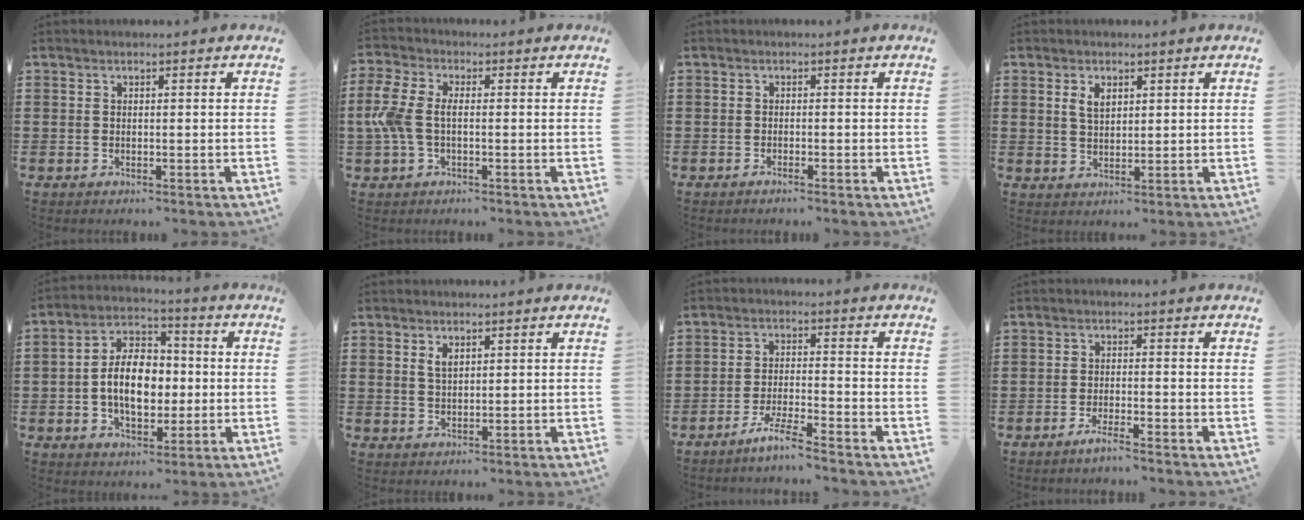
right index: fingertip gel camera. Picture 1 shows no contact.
{"total": 5.3, "force": [-0.5, 2.8, 4.5], "torque": [-0.126, -0.008, -0.021]}
{"total": 0.7, "force": [-0.7, -0.1, 0.3], "torque": [-0.006, -0.002, -0.013]}
{"total": 2.7, "force": [1.2, 1.5, 1.9], "torque": [-0.042, 0.005, 0.022]}
{"total": 9.6, "force": [-0.6, 6.0, 7.5], "torque": [-0.146, 0.008, -0.017]}
{"total": 1.9, "force": [1.1, 0.9, 1.3], "torque": [-0.028, 0.004, 0.019]}
{"total": 4.7, "force": [-4.2, -0.5, 2.1], "torque": [-0.050, -0.011, -0.083]}
{"total": 2.2, "force": [-1.9, -0.1, 1.2], "torque": [-0.020, 0.000, -0.034]}